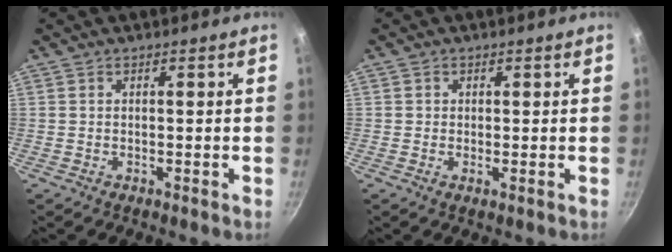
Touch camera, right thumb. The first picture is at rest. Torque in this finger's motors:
{"motor_torque": [-0.40, -0.63, -0.34, -0.15, -0.01]}